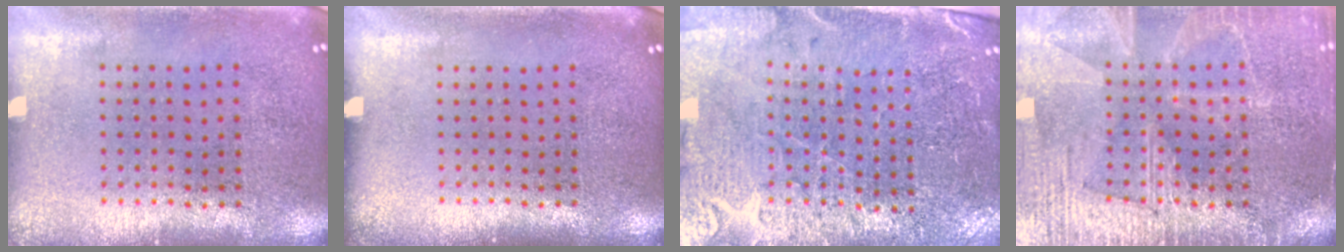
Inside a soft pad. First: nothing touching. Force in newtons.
{"total": 0.0}
{"total": 3.3, "press": 3.2, "slide": 0.9}
{"total": 5.0, "press": 4.9, "slide": 0.6}